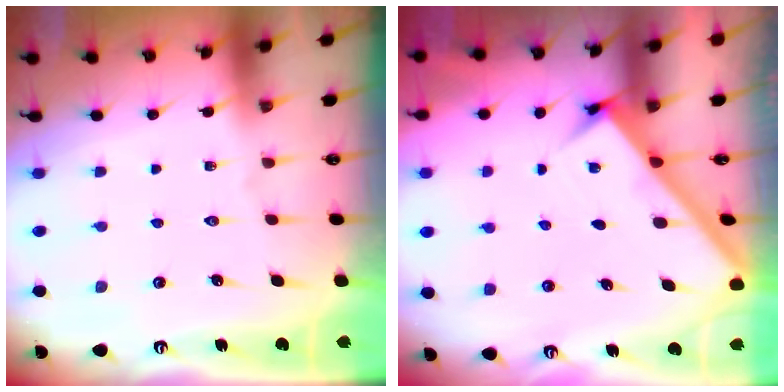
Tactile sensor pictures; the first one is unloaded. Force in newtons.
{"total": 2.9, "press": 2.9, "slide": 0.1}